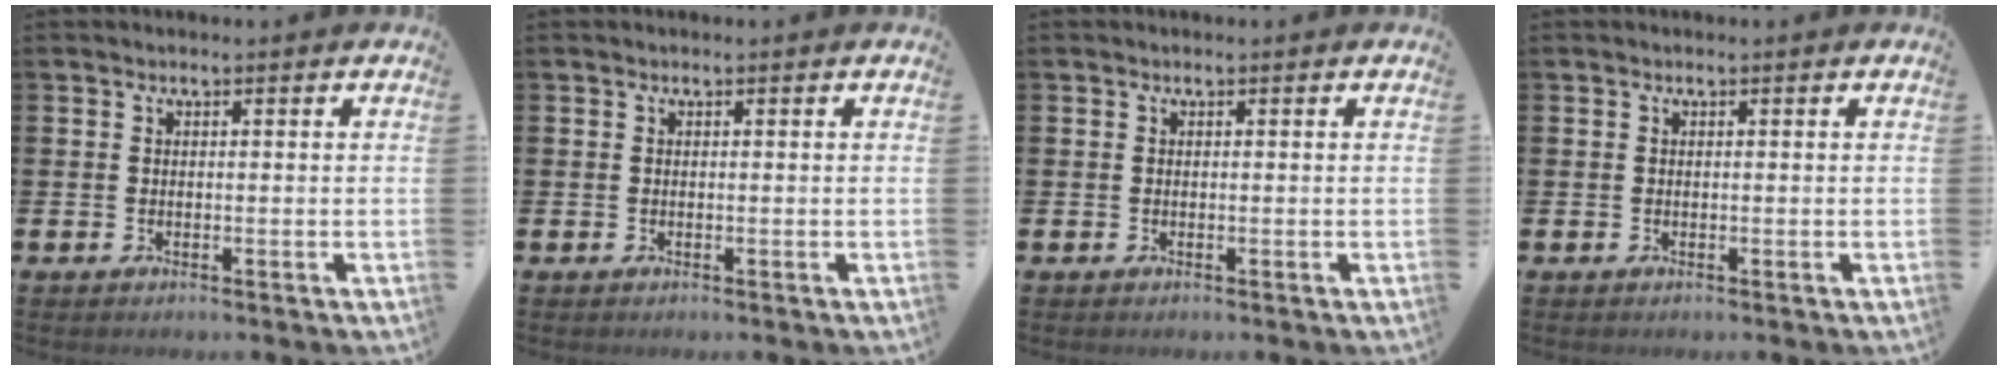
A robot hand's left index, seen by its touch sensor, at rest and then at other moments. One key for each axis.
{"total": 0.0}
{"total": 0.0}
{"total": 0.0}